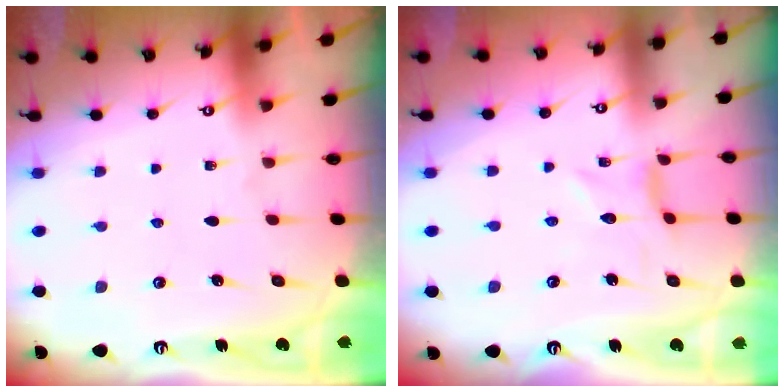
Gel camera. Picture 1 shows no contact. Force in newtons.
{"total": 0.0}